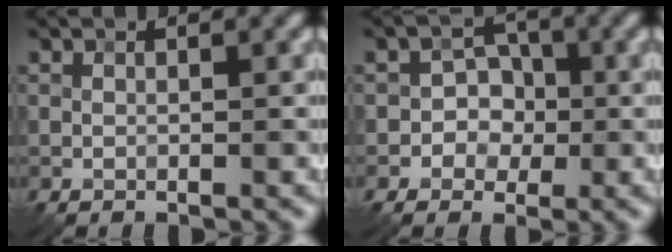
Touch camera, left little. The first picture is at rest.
{"total": 2.9, "force": [-0.6, 2.6, 1.1], "torque": [0.012, 0.002, -0.029]}